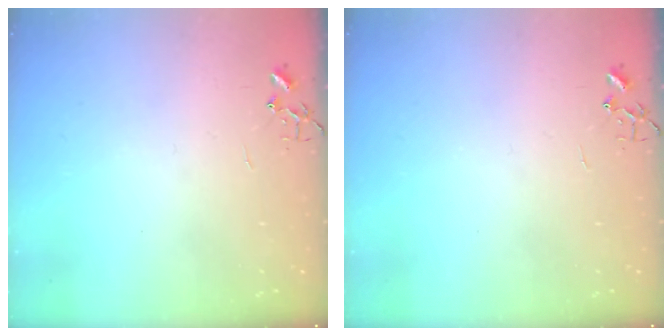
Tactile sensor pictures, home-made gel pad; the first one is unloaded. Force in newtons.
{"total": 0.0}